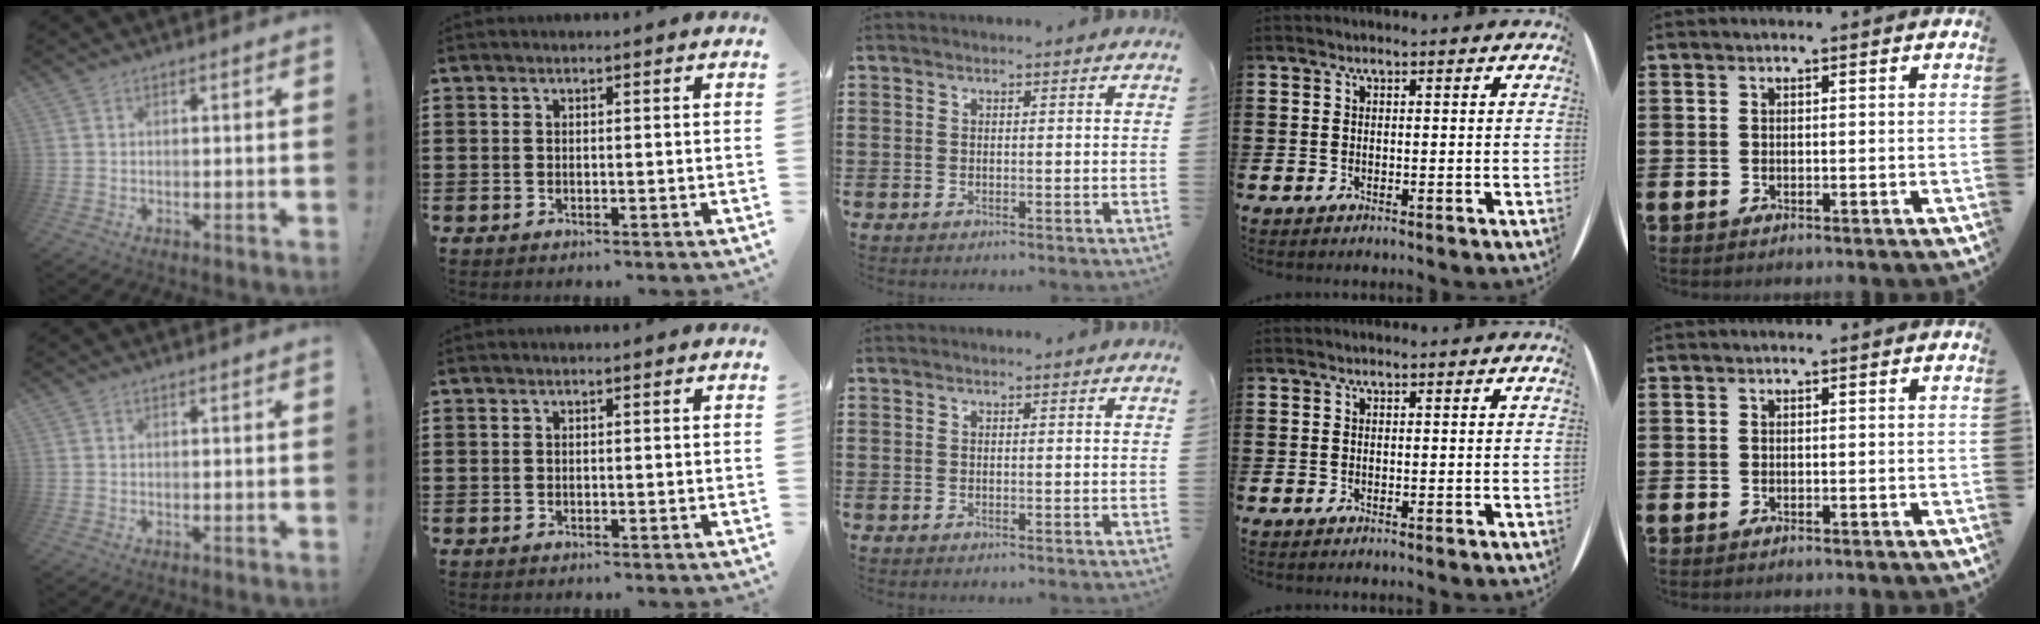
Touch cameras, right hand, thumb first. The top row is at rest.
{}